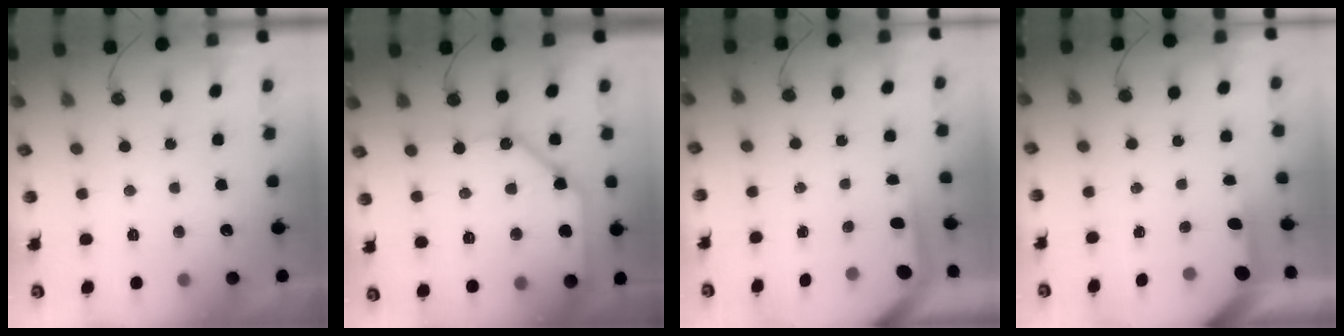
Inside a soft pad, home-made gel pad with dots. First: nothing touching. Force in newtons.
{"total": 15.1, "press": 15.0, "slide": 2.1}
{"total": 3.6, "press": 3.6, "slide": 0.4}
{"total": 3.3, "press": 3.3, "slide": 0.4}